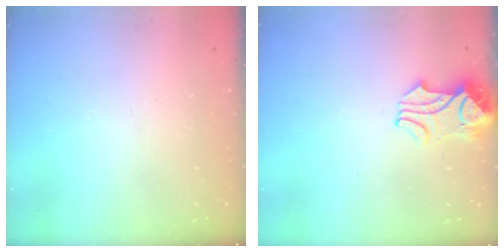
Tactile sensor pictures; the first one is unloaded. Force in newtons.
{"total": 2.2, "press": 2.1, "slide": 0.5}